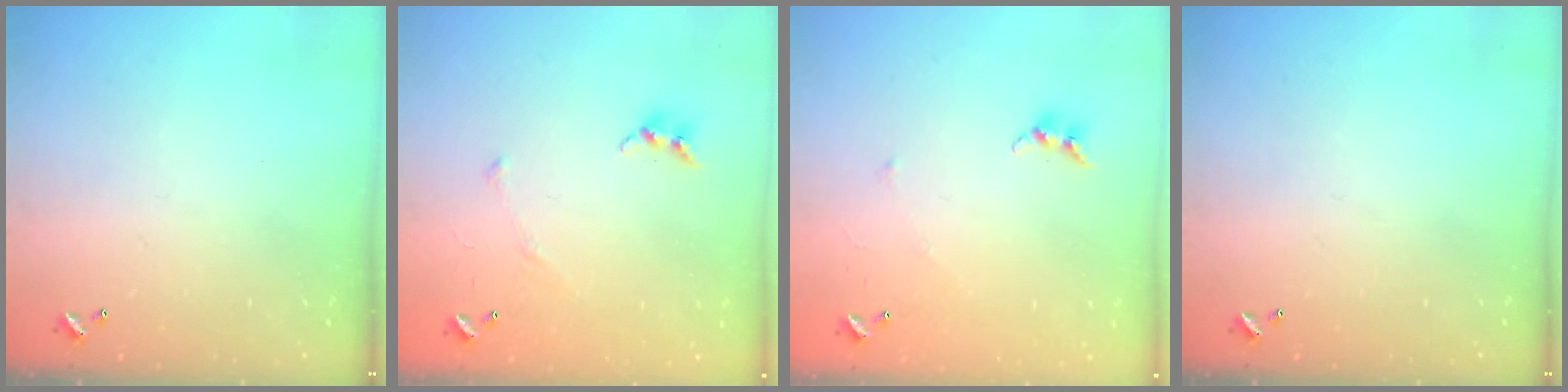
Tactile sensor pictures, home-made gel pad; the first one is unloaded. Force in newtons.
{"total": 5.2, "press": 5.1, "slide": 0.6}
{"total": 6.1, "press": 6.1, "slide": 0.4}
{"total": 0.0}